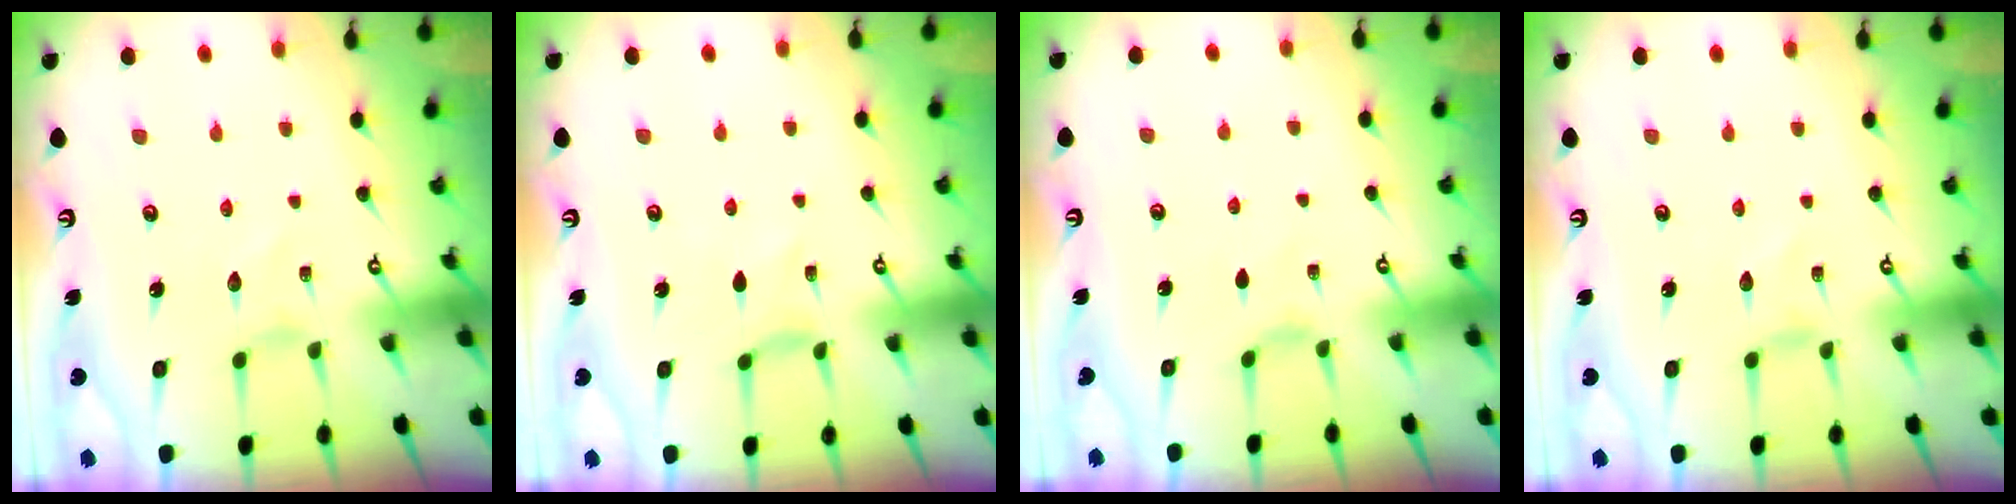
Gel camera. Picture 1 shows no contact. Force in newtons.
{"total": 0.6, "press": 0.5, "slide": 0.3}
{"total": 1.1, "press": 1.1, "slide": 0.4}
{"total": 0.0}